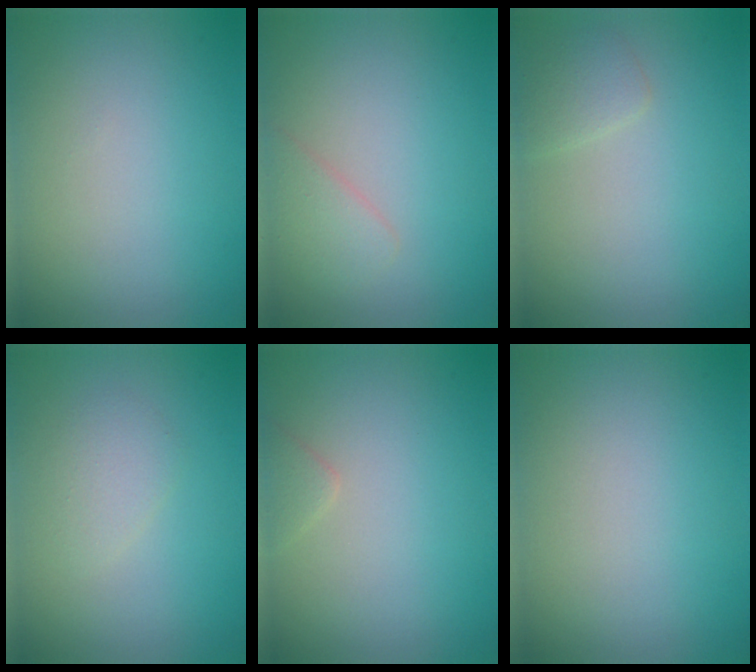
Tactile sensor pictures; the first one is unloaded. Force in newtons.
{"total": 1.6, "press": 1.6, "slide": 0.0}
{"total": 1.4, "press": 1.4, "slide": 0.1}
{"total": 1.6, "press": 1.6, "slide": 0.1}
{"total": 0.9, "press": 0.9, "slide": 0.1}
{"total": 0.0}